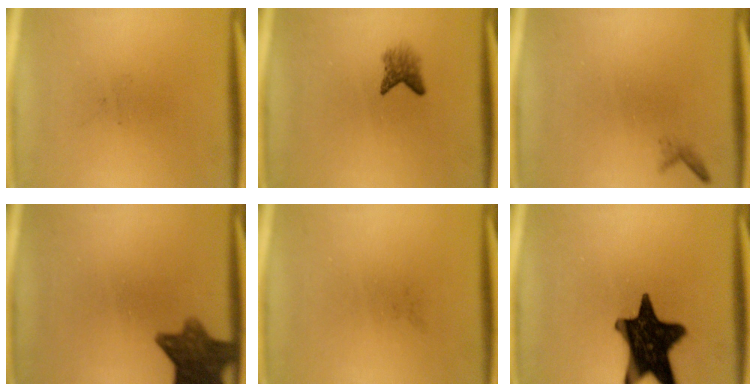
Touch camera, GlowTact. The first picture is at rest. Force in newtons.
{"total": 2.3}
{"total": 0.6}
{"total": 9.8}
{"total": 0.0}
{"total": 16.7}